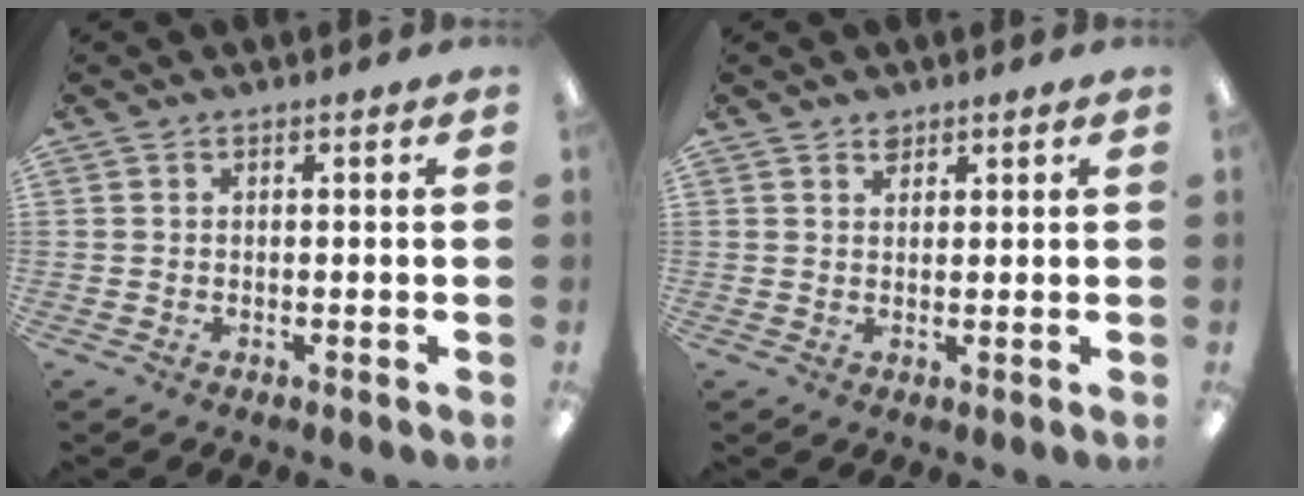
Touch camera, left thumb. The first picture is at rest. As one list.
[{"total": 2.0, "force": [1.6, 1.0, 0.5], "torque": [-0.002, -0.004, 0.029]}]